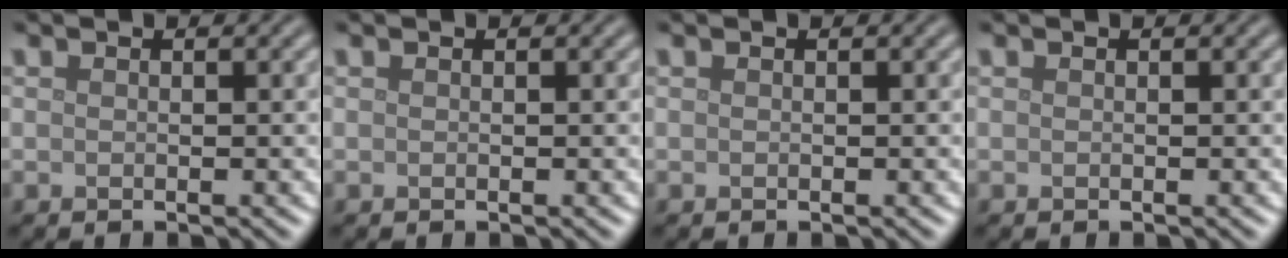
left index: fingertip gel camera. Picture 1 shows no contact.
{"total": 0.0}
{"total": 0.0}
{"total": 0.0}